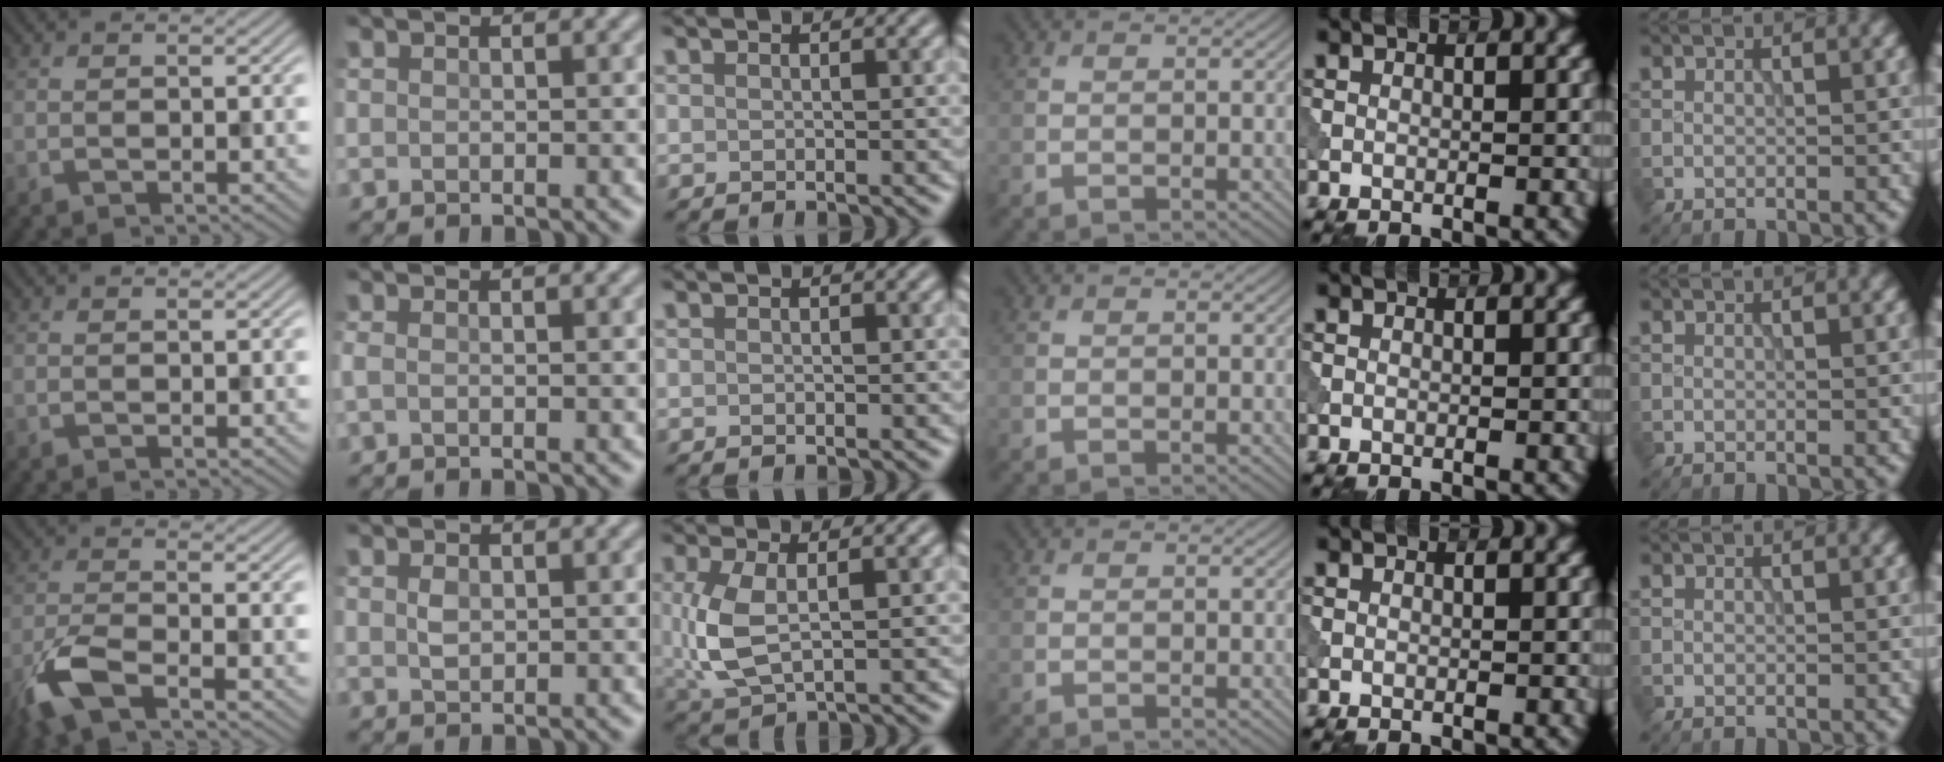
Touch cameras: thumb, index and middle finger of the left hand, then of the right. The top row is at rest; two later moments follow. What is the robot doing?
{"motion": "wipe", "object": "makeup brush"}